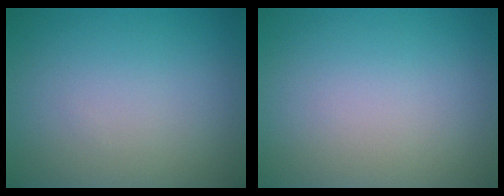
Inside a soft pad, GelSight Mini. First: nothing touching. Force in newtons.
{"total": 0.0}